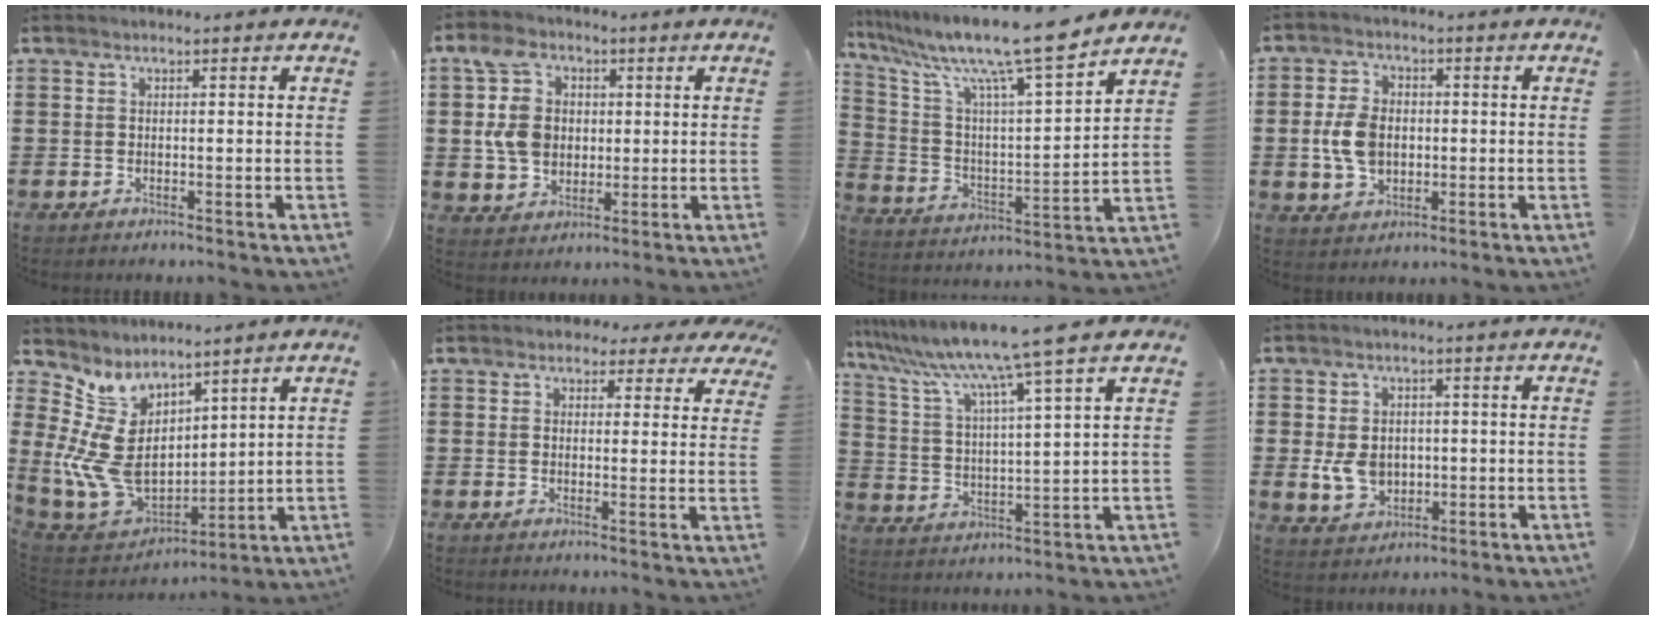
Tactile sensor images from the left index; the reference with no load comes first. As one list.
[{"total": 9.4, "force": [1.3, 7.8, 5.1], "torque": [-0.145, 0.018, 0.022]}, {"total": 12.6, "force": [10.3, 0.4, 7.2], "torque": [-0.170, -0.069, 0.167]}, {"total": 6.7, "force": [-0.3, 4.7, 4.9], "torque": [-0.124, 0.005, -0.013]}, {"total": 10.6, "force": [3.5, 7.3, 6.9], "torque": [-0.209, -0.044, 0.070]}, {"total": 2.3, "force": [1.7, 1.4, 0.7], "torque": [-0.015, 0.002, 0.029]}, {"total": 9.7, "force": [7.8, -1.4, 5.5], "torque": [-0.137, -0.049, 0.122]}, {"total": 5.4, "force": [-0.4, 4.4, 3.1], "torque": [-0.065, 0.005, -0.010]}]